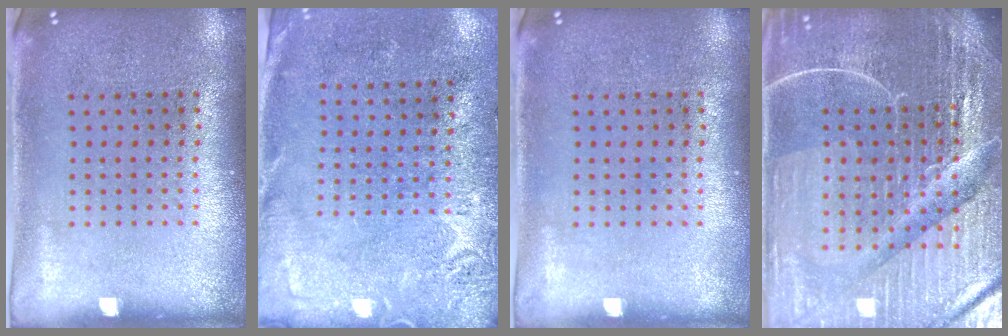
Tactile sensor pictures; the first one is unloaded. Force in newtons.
{"total": 2.7, "press": 2.3, "slide": 1.5}
{"total": 0.0}
{"total": 6.8, "press": 6.0, "slide": 3.2}